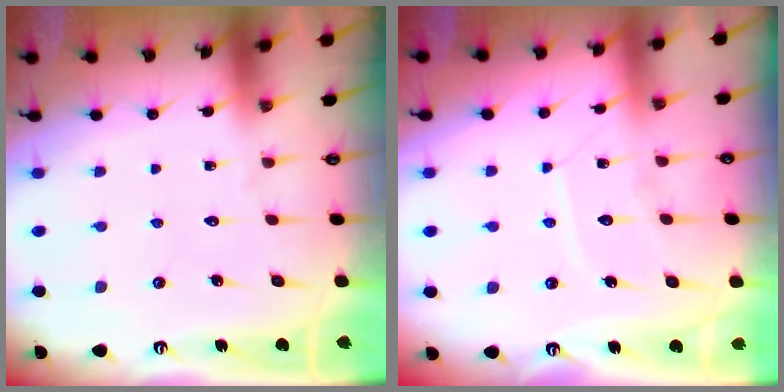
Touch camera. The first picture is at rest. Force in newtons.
{"total": 8.1, "press": 8.0, "slide": 0.6}